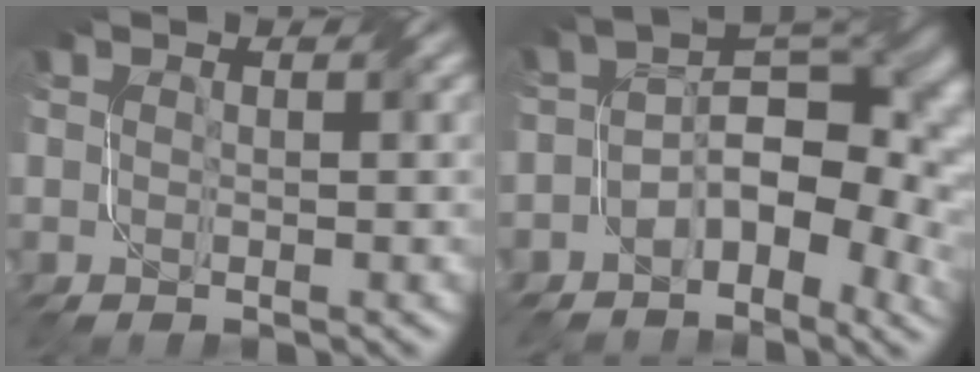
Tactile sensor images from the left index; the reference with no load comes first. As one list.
[{"total": 9.4, "force": [-2.6, 5.4, 7.3], "torque": [-0.090, 0.007, -0.047]}]